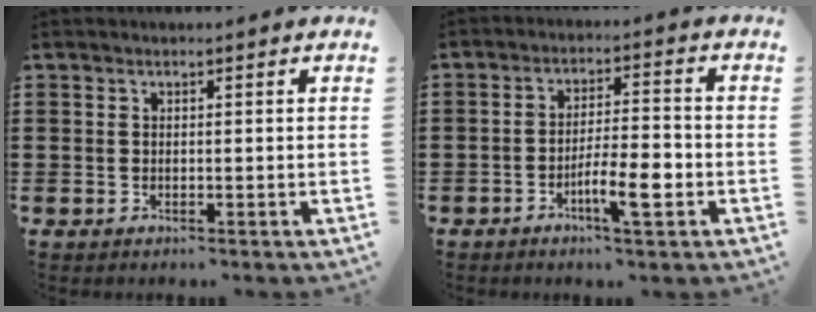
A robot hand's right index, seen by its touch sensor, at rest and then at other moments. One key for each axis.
{"total": 6.6, "fx": -2.9, "fy": 1.3, "fz": 5.9, "tx": -0.100, "ty": -0.003, "tz": -0.051}